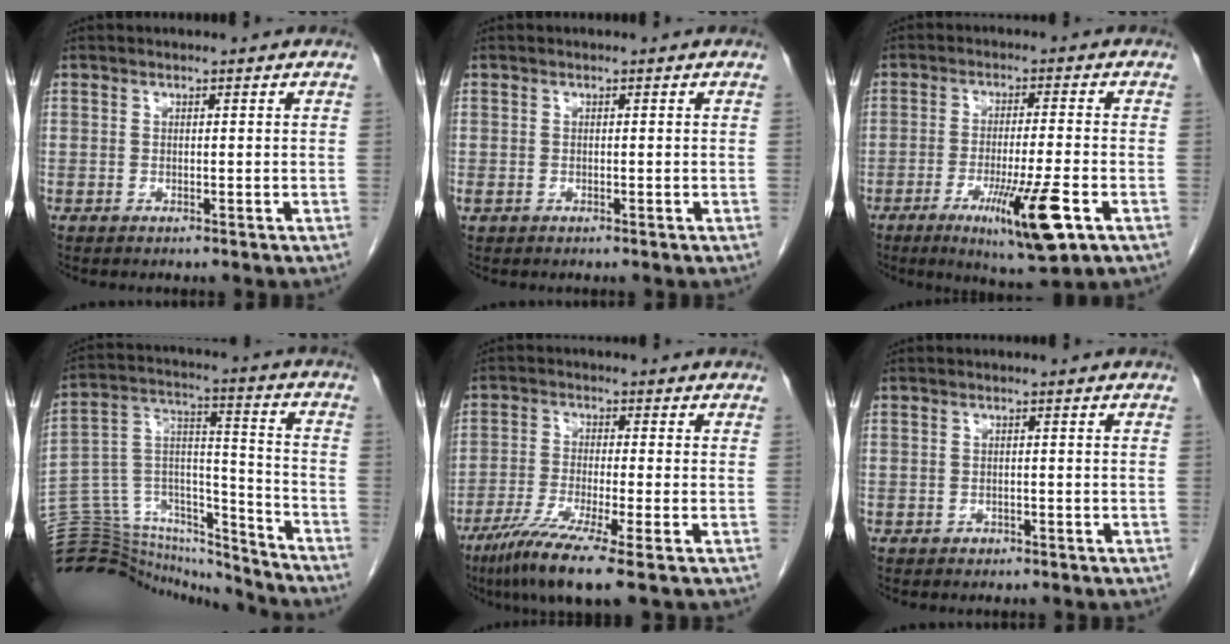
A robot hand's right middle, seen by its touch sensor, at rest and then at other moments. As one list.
[{"total": 0.6, "force": [-0.2, 0.5, 0.2], "torque": [-0.005, 0.003, -0.001]}, {"total": 10.7, "force": [-4.7, 0.5, 9.6], "torque": [-0.160, -0.028, -0.070]}, {"total": 25.5, "force": [-24.4, 5.2, 5.2], "torque": [-0.143, 0.030, -0.384]}, {"total": 9.2, "force": [-5.7, -0.6, 7.2], "torque": [-0.135, -0.028, -0.102]}, {"total": 0.8, "force": [-0.6, 0.6, 0.1], "torque": [-0.008, 0.001, -0.009]}]